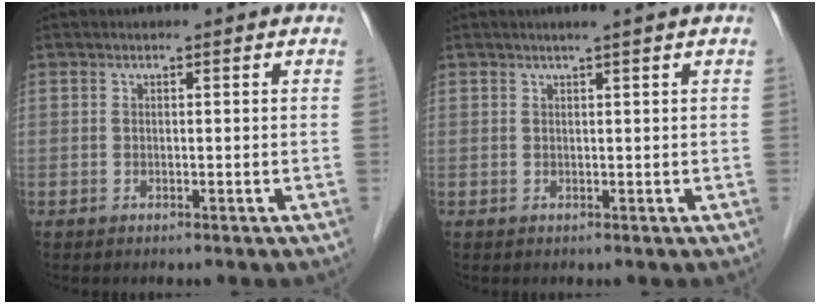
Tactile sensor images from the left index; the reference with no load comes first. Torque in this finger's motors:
{"motor_torque": [0.10, -0.34, 0.23, 0.03]}